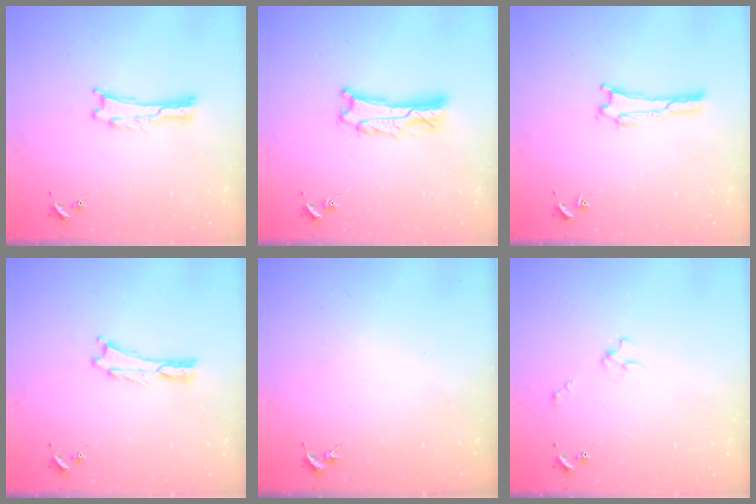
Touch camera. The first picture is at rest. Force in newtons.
{"total": 3.2, "press": 3.2, "slide": 0.4}
{"total": 1.3, "press": 1.3, "slide": 0.4}
{"total": 0.0}
{"total": 0.0}
{"total": 2.3, "press": 2.2, "slide": 0.3}